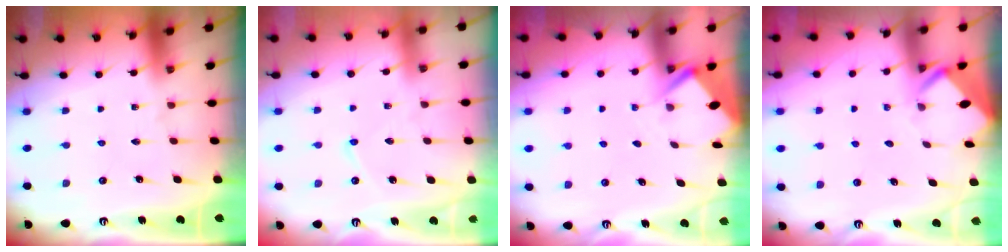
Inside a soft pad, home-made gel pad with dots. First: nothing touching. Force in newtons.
{"total": 4.7, "press": 4.6, "slide": 0.4}
{"total": 2.9, "press": 2.9, "slide": 0.1}
{"total": 3.0, "press": 3.0, "slide": 0.1}